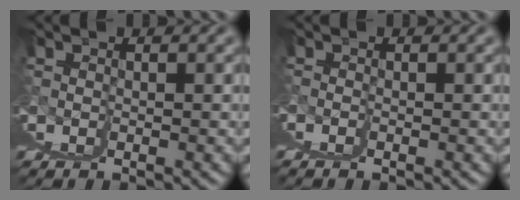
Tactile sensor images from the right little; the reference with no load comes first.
{"total": 0.7, "force": [0.1, -0.7, 0.0], "torque": [0.004, 0.007, 0.003]}